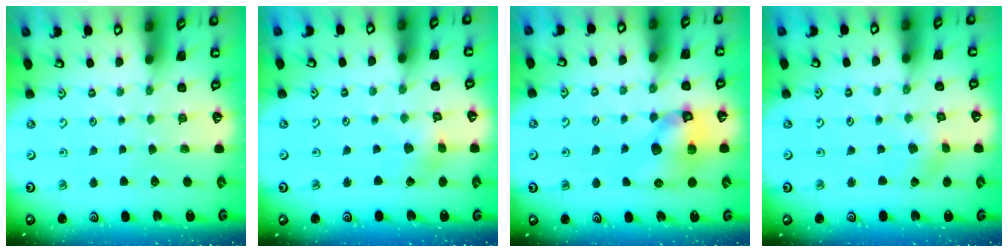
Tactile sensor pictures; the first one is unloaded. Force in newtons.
{"total": 2.7, "press": 2.7, "slide": 0.3}
{"total": 11.1, "press": 11.0, "slide": 1.8}
{"total": 0.9, "press": 0.9, "slide": 0.2}